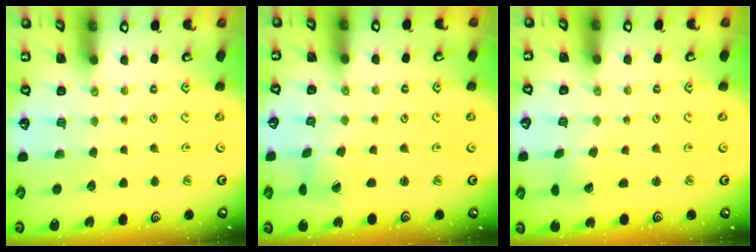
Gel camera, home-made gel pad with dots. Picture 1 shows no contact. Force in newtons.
{"total": 2.5, "press": 2.4, "slide": 0.4}
{"total": 0.6, "press": 0.6, "slide": 0.1}